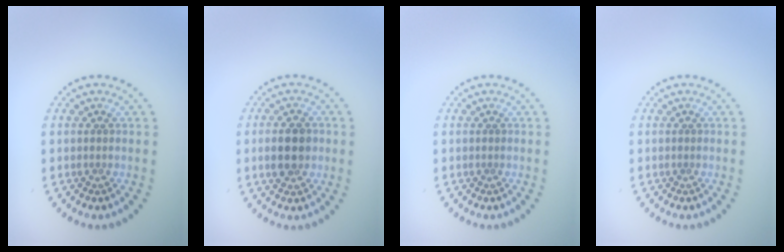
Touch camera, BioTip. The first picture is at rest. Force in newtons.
{"total": 3.8, "press": 3.8, "slide": 0.2}
{"total": 0.0}
{"total": 0.0}